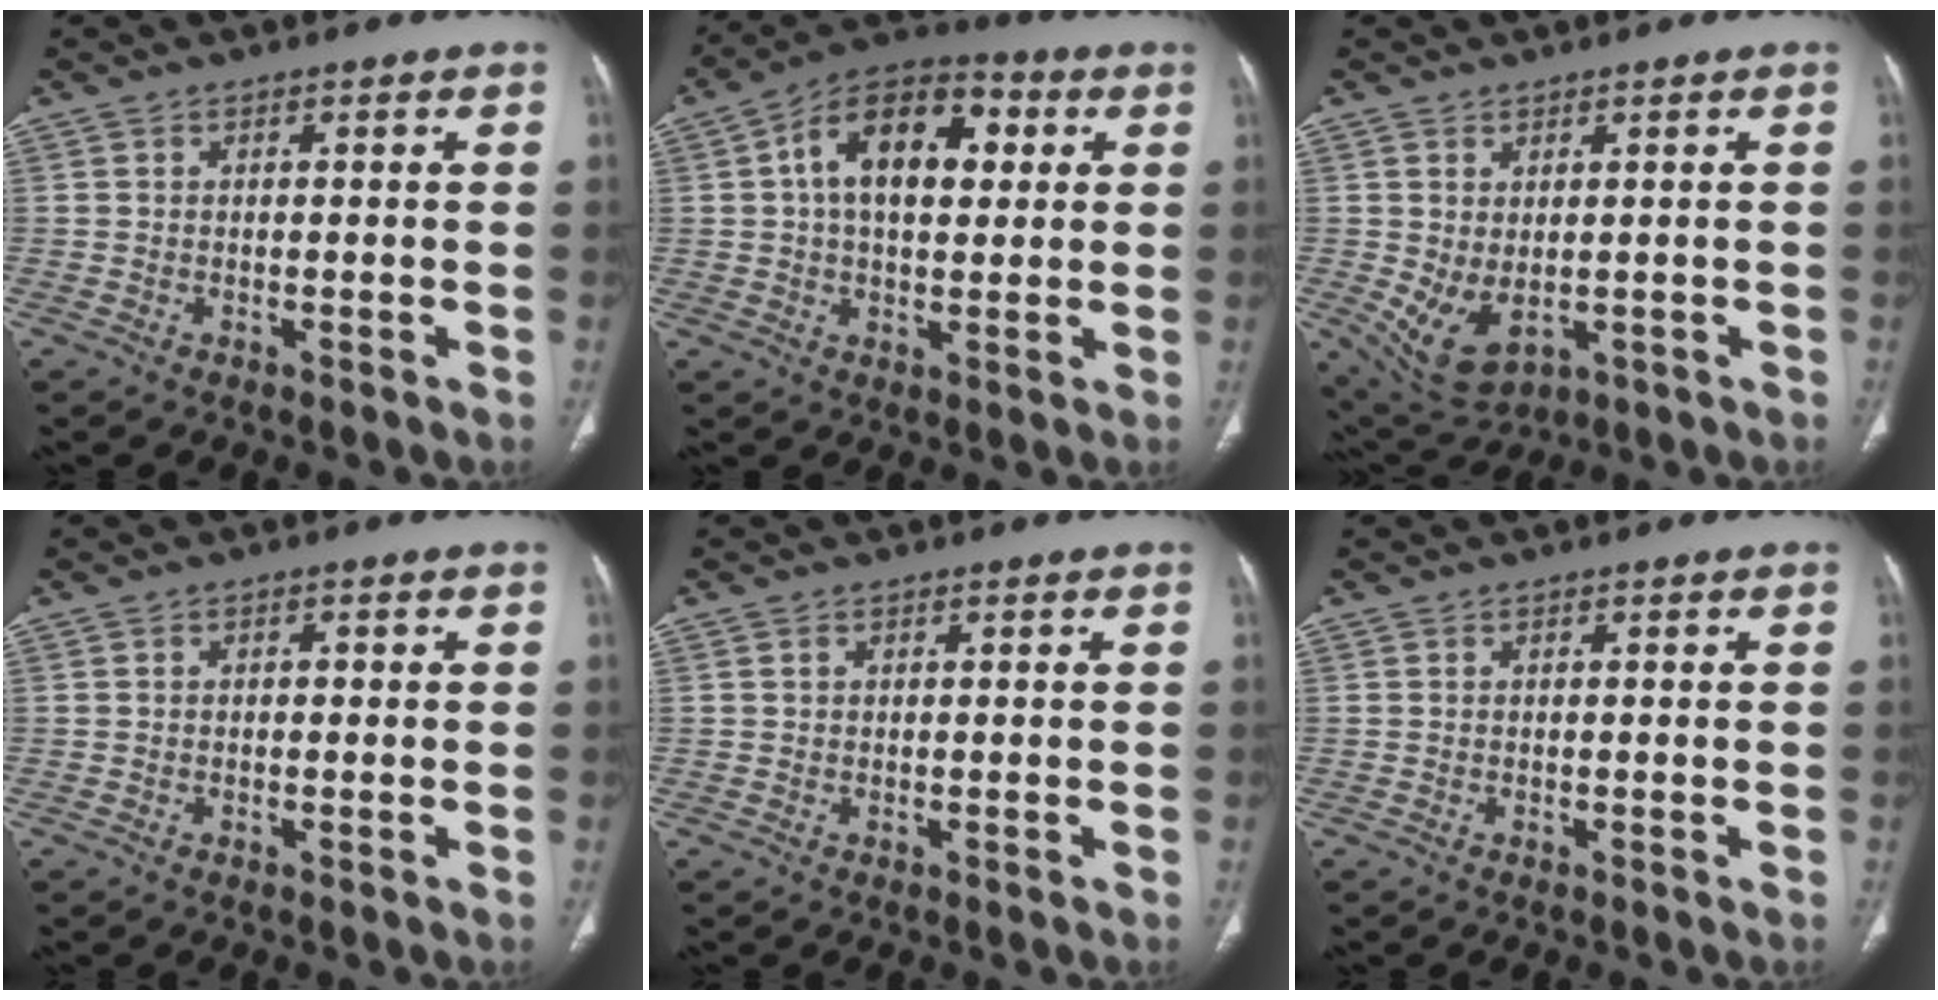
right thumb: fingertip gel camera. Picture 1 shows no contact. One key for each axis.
{"total": 15.8, "fx": 3.5, "fy": 9.2, "fz": 12.4, "tx": -0.179, "ty": 0.019, "tz": 0.050}
{"total": 7.3, "fx": -0.8, "fy": 4.4, "fz": 5.8, "tx": -0.100, "ty": -0.004, "tz": 0.013}
{"total": 0.9, "fx": 0.1, "fy": 0.6, "fz": 0.7, "tx": -0.014, "ty": 0.007, "tz": 0.002}
{"total": 0.5, "fx": 0.2, "fy": 0.4, "fz": 0.2, "tx": -0.003, "ty": 0.000, "tz": 0.004}
{"total": 0.0}